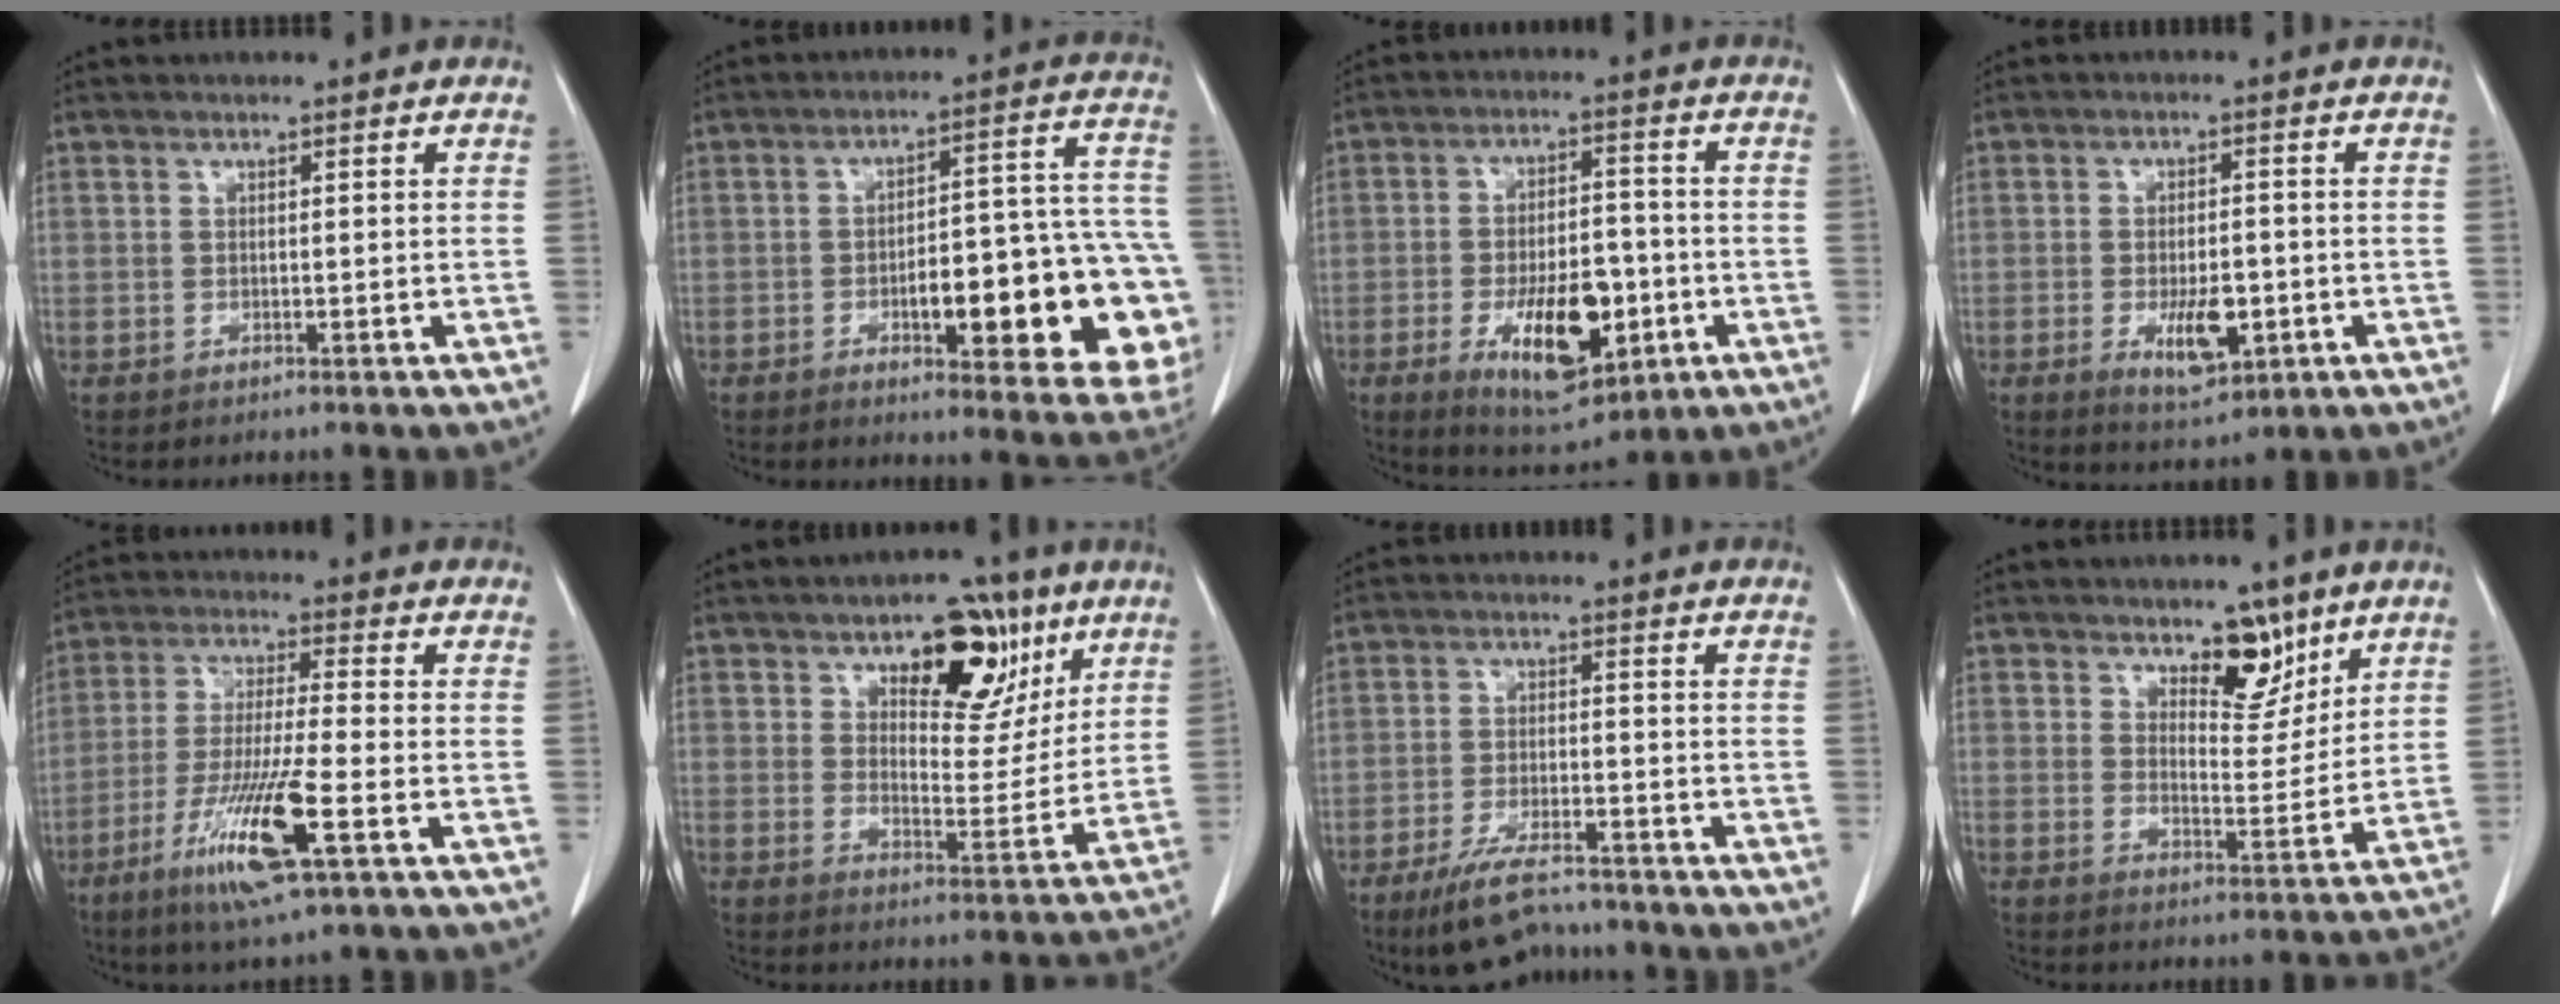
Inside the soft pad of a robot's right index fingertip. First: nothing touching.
{"total": 22.4, "force": [-5.9, 5.8, 20.8], "torque": [-0.177, 0.038, -0.056]}
{"total": 13.7, "force": [-4.5, 5.6, 11.6], "torque": [-0.191, 0.001, -0.061]}
{"total": 7.0, "force": [-2.1, 2.9, 6.1], "torque": [-0.098, -0.005, -0.020]}
{"total": 12.6, "force": [-5.6, 0.3, 11.2], "torque": [-0.224, -0.025, -0.102]}
{"total": 12.2, "force": [6.8, 6.0, 8.2], "torque": [-0.103, 0.006, 0.105]}
{"total": 9.8, "force": [-8.2, 2.3, 4.8], "torque": [-0.088, -0.019, -0.137]}
{"total": 7.0, "force": [4.8, 3.0, 4.0], "torque": [-0.051, -0.009, 0.078]}